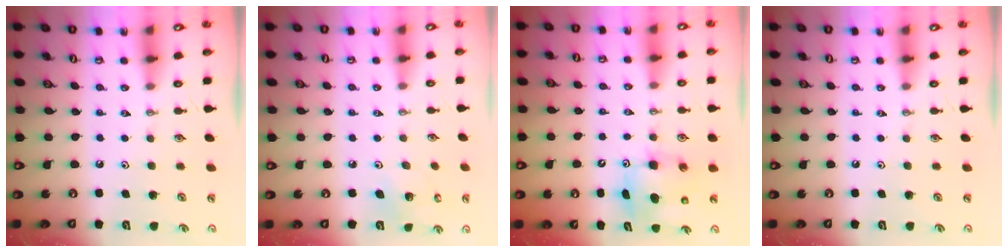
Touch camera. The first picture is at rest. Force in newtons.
{"total": 3.7, "press": 3.5, "slide": 1.4}
{"total": 8.1, "press": 7.8, "slide": 2.1}
{"total": 0.0}